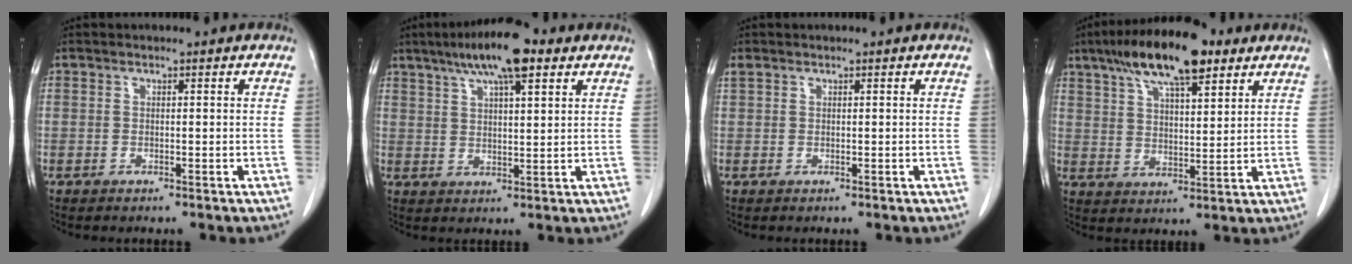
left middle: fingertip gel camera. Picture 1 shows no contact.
{"total": 10.9, "force": [6.8, 2.2, 8.2], "torque": [-0.144, 0.019, 0.109]}
{"total": 0.7, "force": [0.6, 0.3, 0.2], "torque": [-0.012, 0.012, 0.016]}
{"total": 14.8, "force": [9.5, 4.0, 10.6], "torque": [-0.188, 0.025, 0.162]}